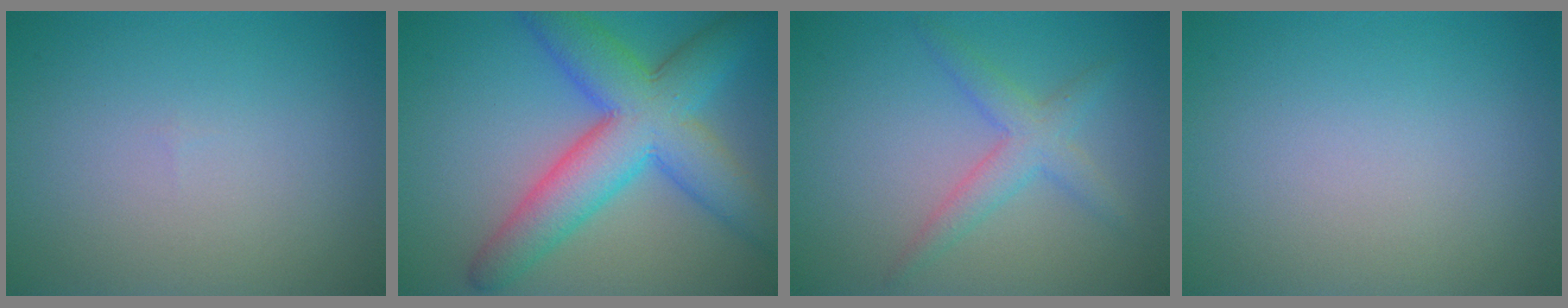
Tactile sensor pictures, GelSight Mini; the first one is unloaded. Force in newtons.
{"total": 9.4, "press": 9.4, "slide": 0.1}
{"total": 2.9, "press": 2.9, "slide": 0.1}
{"total": 0.0}